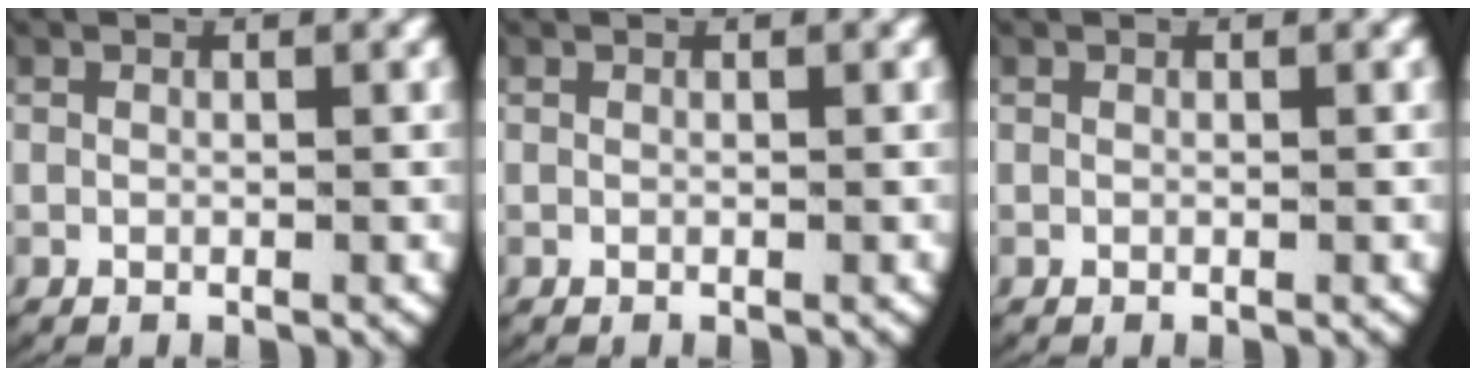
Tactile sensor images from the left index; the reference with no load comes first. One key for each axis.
{"total": 0.0}
{"total": 0.0}